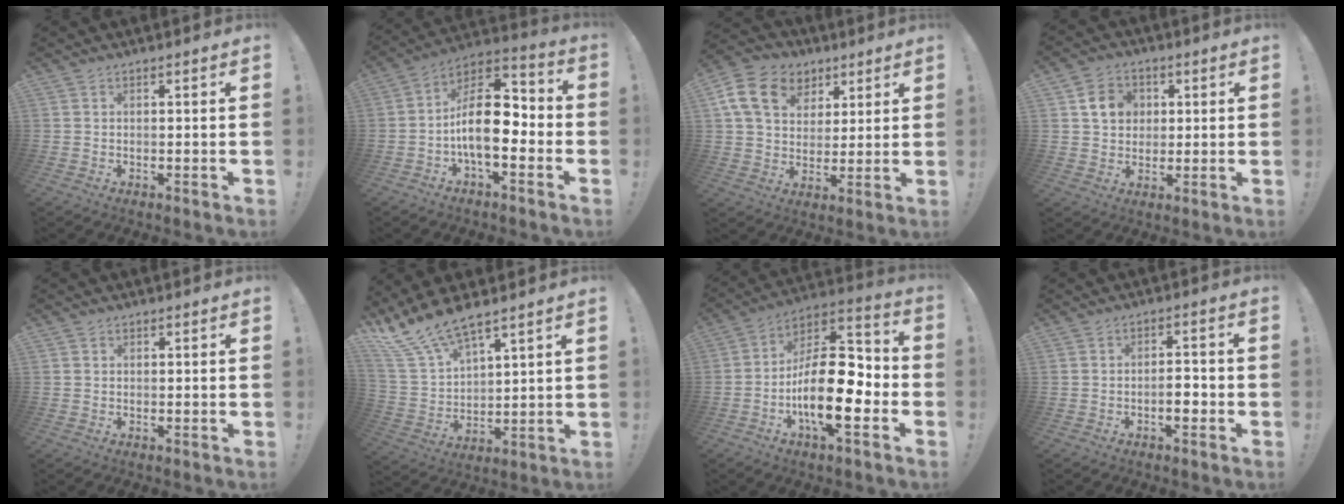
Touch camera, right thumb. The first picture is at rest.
{"total": 16.3, "force": [-2.7, 8.1, 13.8], "torque": [-0.238, 0.016, -0.042]}
{"total": 16.5, "force": [6.6, 12.4, 8.7], "torque": [-0.134, -0.016, 0.131]}
{"total": 8.9, "force": [2.8, 7.7, 3.5], "torque": [-0.051, 0.000, 0.057]}
{"total": 0.6, "force": [0.3, 0.5, -0.1], "torque": [0.009, -0.003, 0.004]}
{"total": 12.5, "force": [10.9, 3.1, 5.3], "torque": [-0.124, -0.076, 0.203]}
{"total": 21.0, "force": [-5.6, 9.0, 18.1], "torque": [-0.321, 0.022, -0.087]}
{"total": 5.0, "force": [-2.0, 2.2, 4.0], "torque": [-0.050, 0.006, -0.037]}